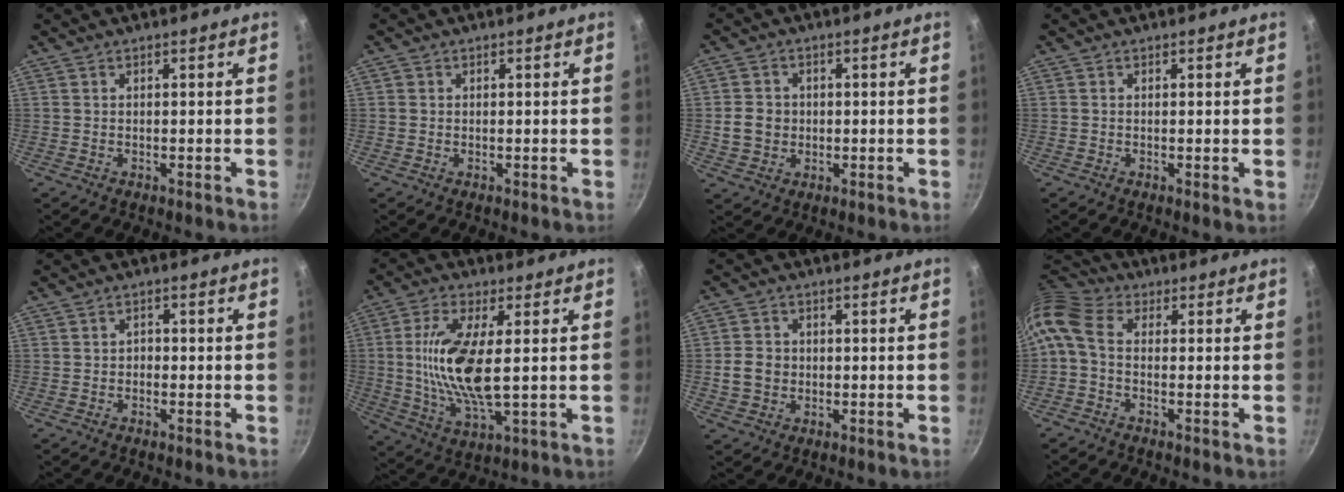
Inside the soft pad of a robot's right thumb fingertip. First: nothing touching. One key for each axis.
{"total": 1.7, "fx": 0.9, "fy": 1.2, "fz": 0.8, "tx": -0.015, "ty": 0.003, "tz": 0.020}
{"total": 5.4, "fx": -0.2, "fy": 4.8, "fz": 2.5, "tx": -0.030, "ty": 0.007, "tz": -0.005}
{"total": 0.6, "fx": 0.0, "fy": 0.0, "fz": 0.6, "tx": -0.008, "ty": -0.003, "tz": -0.003}
{"total": 1.4, "fx": -0.4, "fy": 1.1, "fz": 0.7, "tx": -0.008, "ty": 0.006, "tz": -0.010}
{"total": 14.0, "fx": 1.4, "fy": 5.0, "fz": 13.0, "tx": -0.262, "ty": -0.009, "tz": 0.026}
{"total": 5.3, "fx": -0.5, "fy": 4.6, "fz": 2.7, "tx": -0.035, "ty": 0.008, "tz": -0.012}
{"total": 8.7, "fx": 0.3, "fy": 5.6, "fz": 6.6, "tx": -0.144, "ty": 0.028, "tz": -0.013}